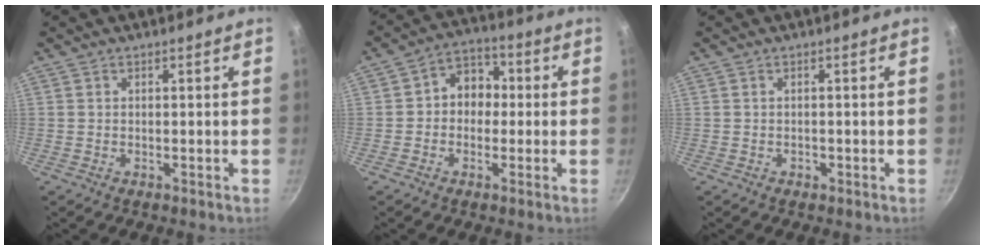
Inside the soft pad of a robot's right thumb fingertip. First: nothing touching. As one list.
[{"total": 7.6, "force": [-0.1, 6.4, 4.2], "torque": [-0.014, 0.023, -0.018]}, {"total": 0.7, "force": [-0.3, 0.6, 0.3], "torque": [-0.003, 0.002, -0.004]}]